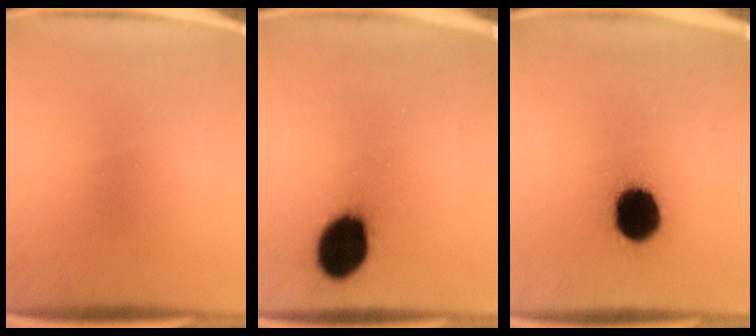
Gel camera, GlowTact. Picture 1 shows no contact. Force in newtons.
{"total": 14.2}
{"total": 14.4}